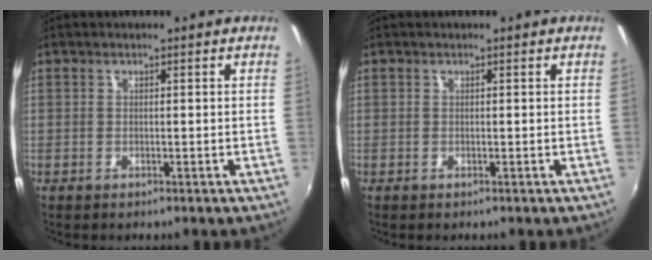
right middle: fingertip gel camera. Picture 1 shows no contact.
{"total": 0.0}